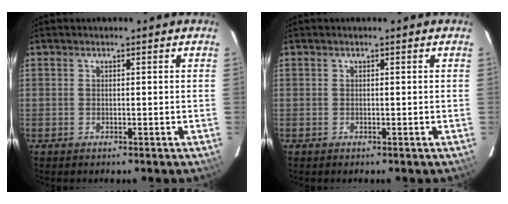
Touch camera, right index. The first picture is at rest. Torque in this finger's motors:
{"motor_torque": [0.00, 0.00, 0.00, 0.00]}